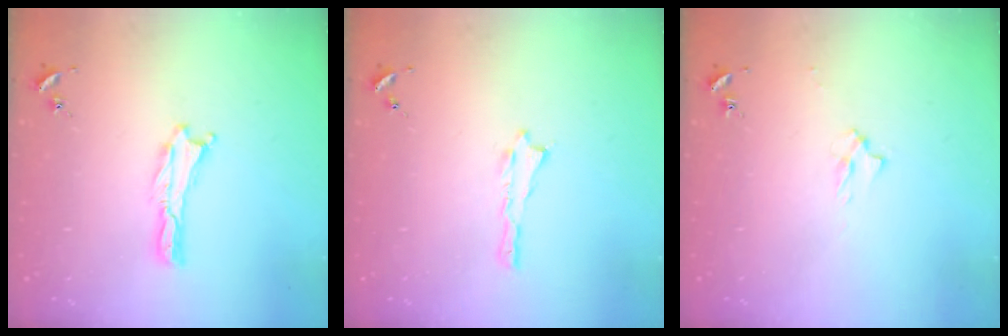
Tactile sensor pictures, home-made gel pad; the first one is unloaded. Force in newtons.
{"total": 0.0}
{"total": 2.0, "press": 2.0, "slide": 0.3}